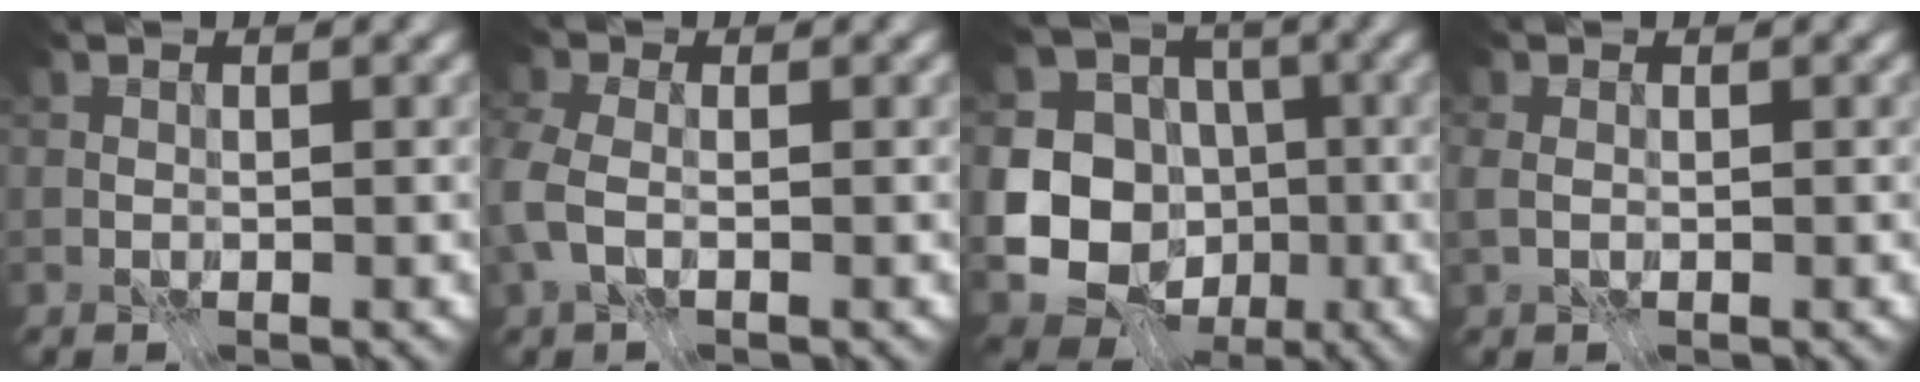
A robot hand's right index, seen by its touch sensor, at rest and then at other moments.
{"total": 4.3, "force": [-1.3, 2.9, 2.9], "torque": [-0.088, -0.005, -0.030]}
{"total": 11.4, "force": [-2.3, 10.3, 4.3], "torque": [-0.078, -0.010, -0.057]}
{"total": 1.2, "force": [-0.2, 0.7, 0.9], "torque": [-0.024, 0.001, -0.004]}